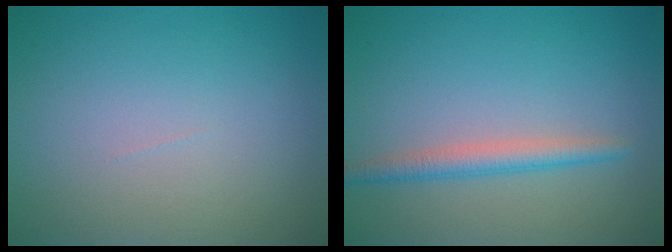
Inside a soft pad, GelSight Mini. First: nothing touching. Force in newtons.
{"total": 2.3, "press": 2.3, "slide": 0.1}